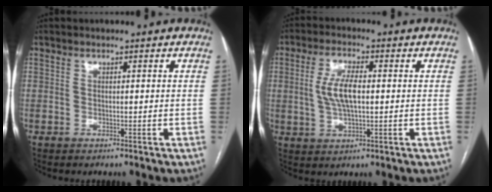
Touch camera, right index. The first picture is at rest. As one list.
[{"total": 6.8, "force": [0.5, 2.2, 6.4], "torque": [-0.137, 0.007, 0.012]}]